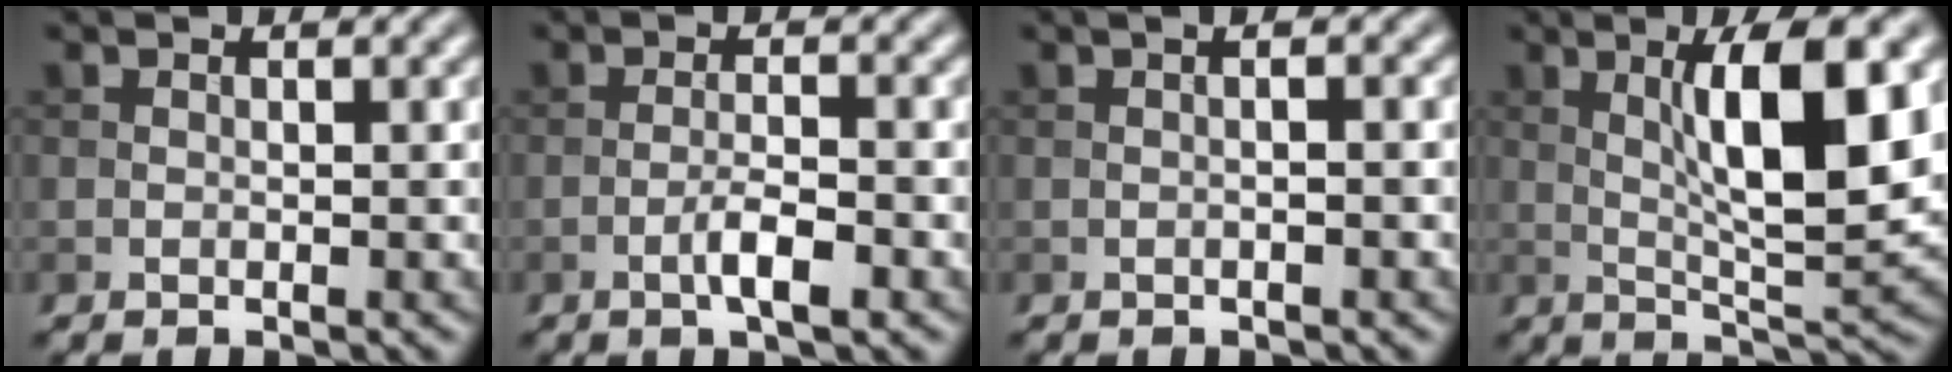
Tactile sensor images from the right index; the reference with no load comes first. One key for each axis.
{"total": 2.9, "fx": -1.3, "fy": 0.5, "fz": 2.5, "tx": -0.046, "ty": 0.006, "tz": -0.027}
{"total": 2.3, "fx": 0.5, "fy": 1.1, "fz": 2.0, "tx": 0.000, "ty": 0.006, "tz": -0.015}
{"total": 8.9, "fx": 1.8, "fy": 2.0, "fz": 8.5, "tx": -0.127, "ty": -0.005, "tz": 0.034}